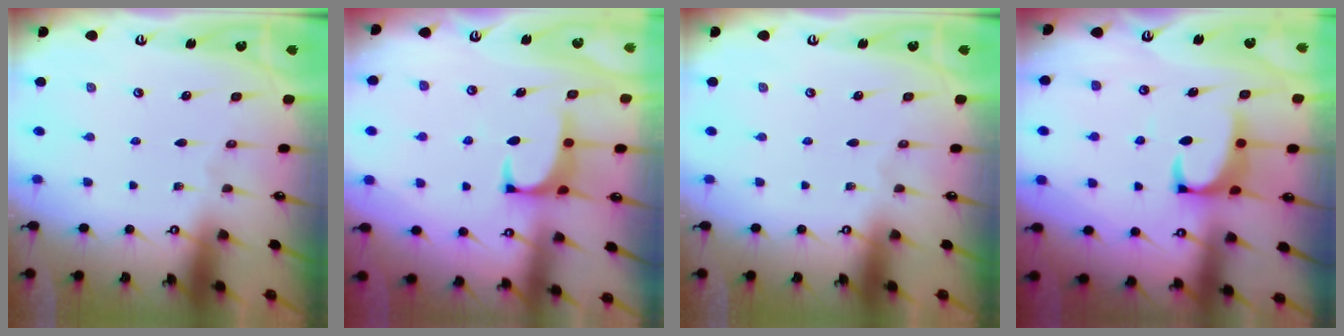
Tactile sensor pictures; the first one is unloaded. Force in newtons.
{"total": 0.9, "press": 0.7, "slide": 0.6}
{"total": 0.0}
{"total": 2.2, "press": 2.0, "slide": 1.0}